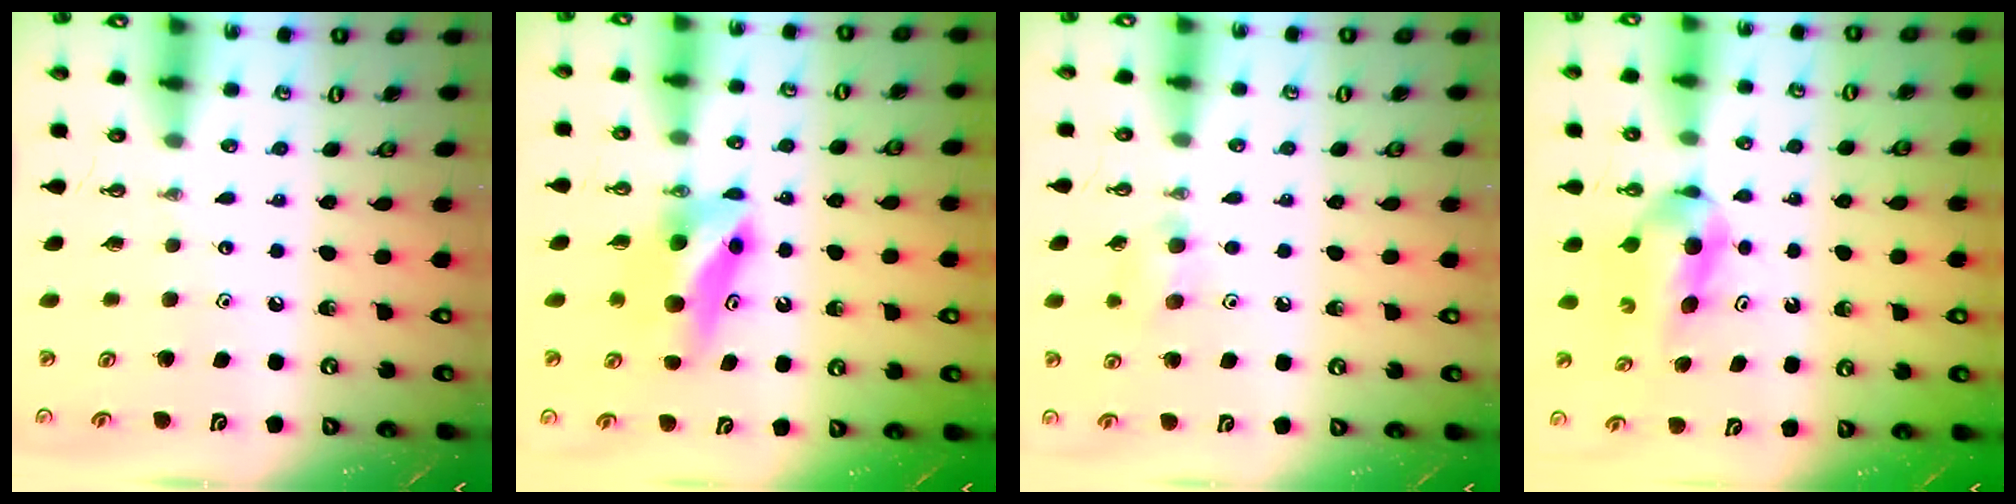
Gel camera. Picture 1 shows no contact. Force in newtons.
{"total": 7.1, "press": 6.6, "slide": 2.5}
{"total": 7.5, "press": 7.4, "slide": 1.2}
{"total": 6.6, "press": 6.4, "slide": 1.9}